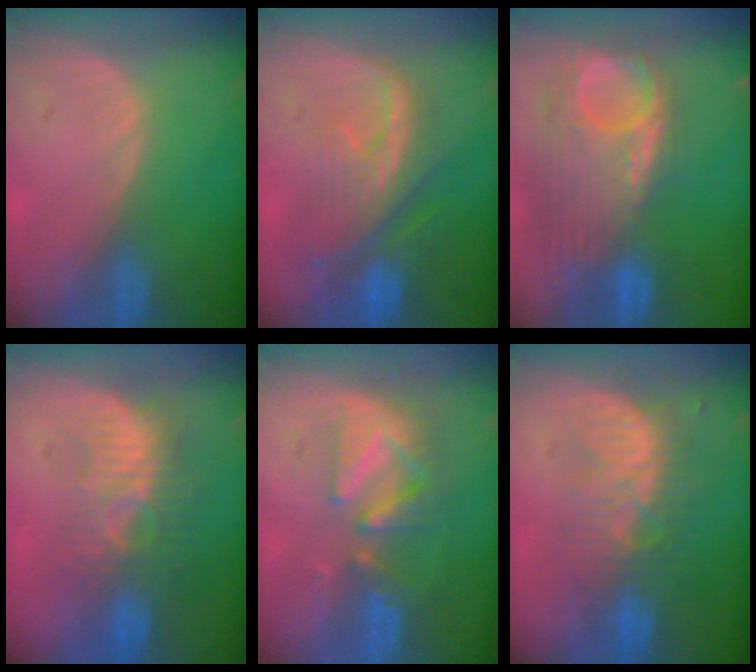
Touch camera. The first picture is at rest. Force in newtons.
{"total": 10.2, "press": 9.0, "slide": 5.0}
{"total": 11.9, "press": 10.4, "slide": 5.8}
{"total": 9.1, "press": 8.4, "slide": 3.7}
{"total": 8.5, "press": 7.9, "slide": 3.2}
{"total": 8.2, "press": 7.8, "slide": 2.5}